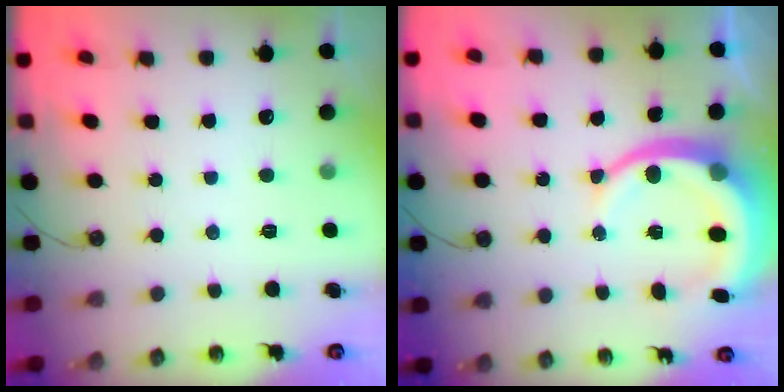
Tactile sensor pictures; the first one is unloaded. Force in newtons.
{"total": 12.1, "press": 11.9, "slide": 2.1}